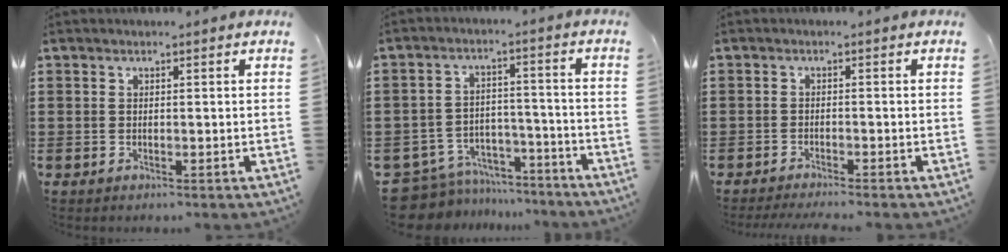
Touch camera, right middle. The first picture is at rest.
{"total": 7.7, "force": [-7.4, 2.2, 1.0], "torque": [-0.037, 0.018, -0.151]}
{"total": 1.6, "force": [-1.5, -0.1, 0.6], "torque": [-0.009, -0.001, -0.028]}